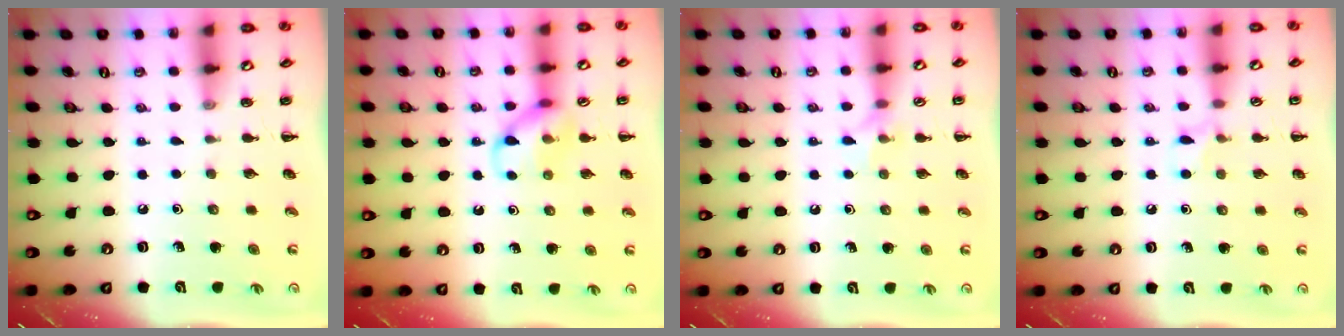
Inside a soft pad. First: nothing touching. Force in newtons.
{"total": 10.7, "press": 10.7, "slide": 0.9}
{"total": 4.9, "press": 4.8, "slide": 0.8}
{"total": 6.1, "press": 5.7, "slide": 2.1}